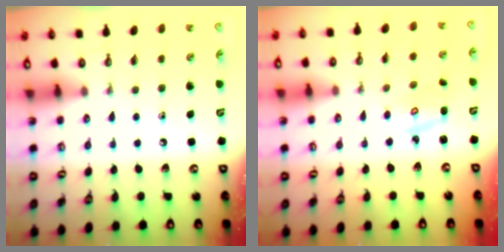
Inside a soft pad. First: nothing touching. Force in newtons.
{"total": 3.2, "press": 3.2, "slide": 0.3}